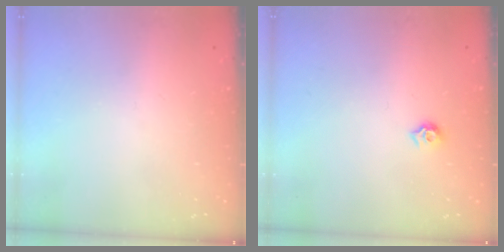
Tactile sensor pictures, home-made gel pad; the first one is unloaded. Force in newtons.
{"total": 5.8, "press": 5.7, "slide": 0.8}